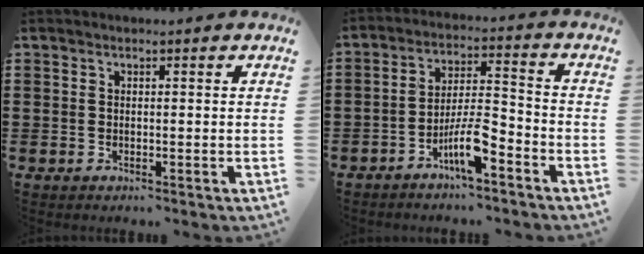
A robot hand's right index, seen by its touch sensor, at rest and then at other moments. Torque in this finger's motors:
{"motor_torque": [1.53, -0.14, 0.42, 0.08]}